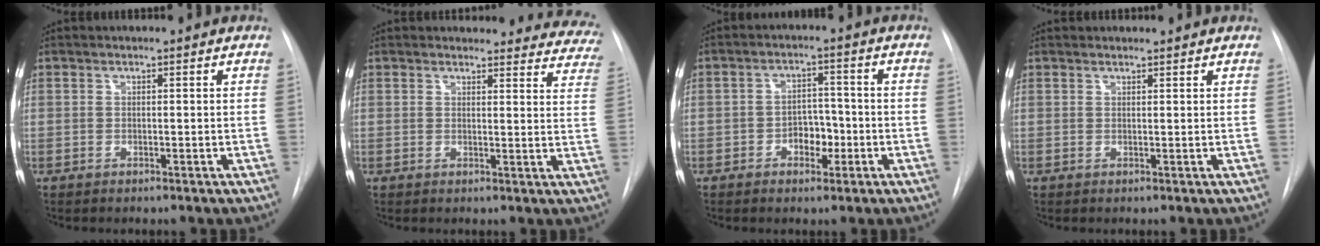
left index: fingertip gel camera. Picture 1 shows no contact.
{"total": 17.6, "force": [16.8, 4.7, 2.2], "torque": [0.008, -0.077, 0.155]}
{"total": 4.5, "force": [-2.3, 2.7, 2.7], "torque": [-0.035, 0.003, -0.035]}
{"total": 0.8, "force": [0.8, 0.3, 0.0], "torque": [-0.006, 0.010, 0.015]}